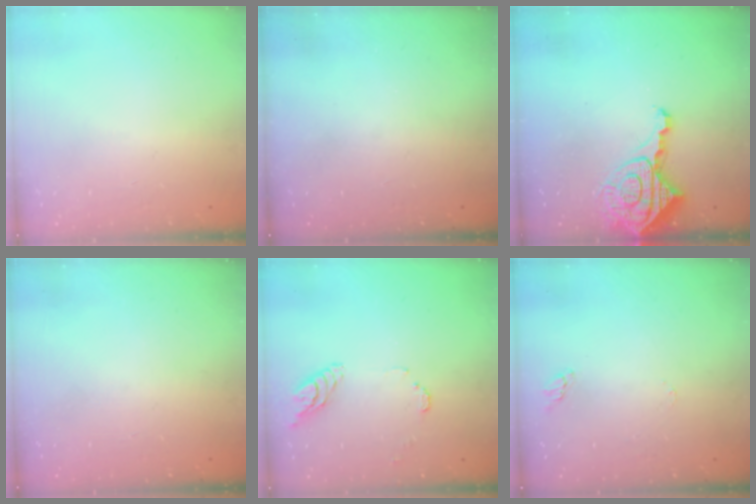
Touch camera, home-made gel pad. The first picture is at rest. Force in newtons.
{"total": 0.0}
{"total": 11.0, "press": 10.9, "slide": 1.0}
{"total": 0.0}
{"total": 9.0, "press": 9.0, "slide": 0.7}
{"total": 3.2, "press": 3.2, "slide": 0.3}